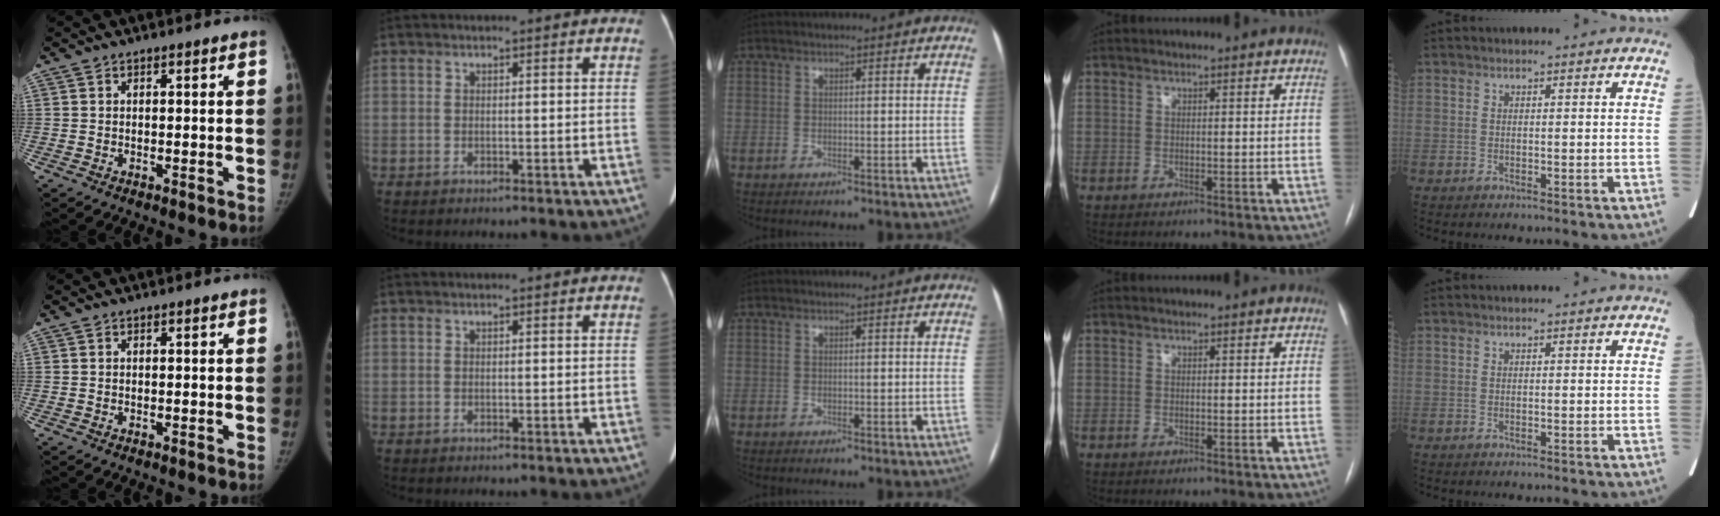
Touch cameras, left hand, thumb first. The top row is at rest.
{}